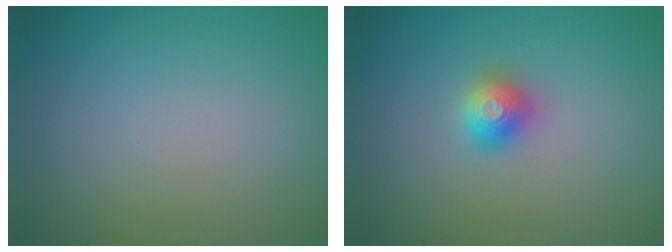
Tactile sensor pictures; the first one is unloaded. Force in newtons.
{"total": 2.0, "press": 2.0, "slide": 0.1}